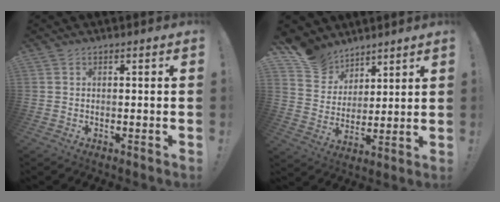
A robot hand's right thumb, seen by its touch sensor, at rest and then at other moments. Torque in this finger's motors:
{"motor_torque": [-0.56, 1.31, 0.13, 0.00, 0.00]}